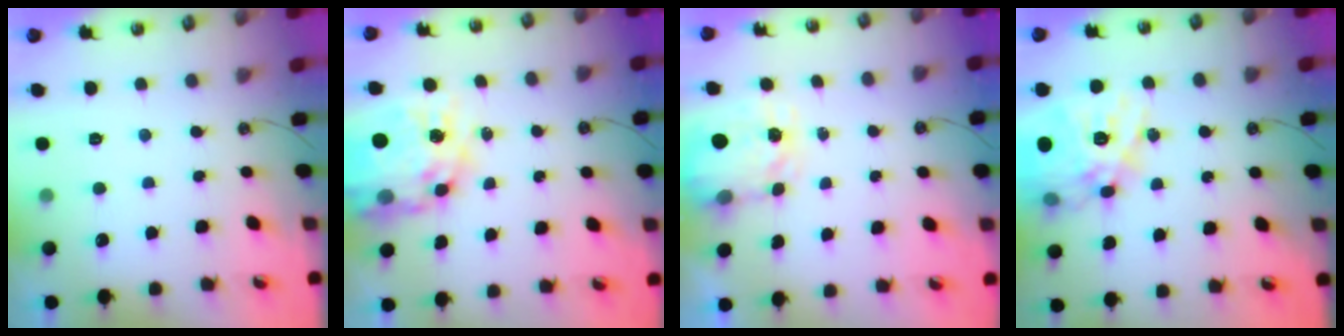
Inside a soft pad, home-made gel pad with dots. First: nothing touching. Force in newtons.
{"total": 18.4, "press": 18.3, "slide": 1.8}
{"total": 3.6, "press": 3.5, "slide": 0.5}
{"total": 22.3, "press": 22.2, "slide": 2.3}